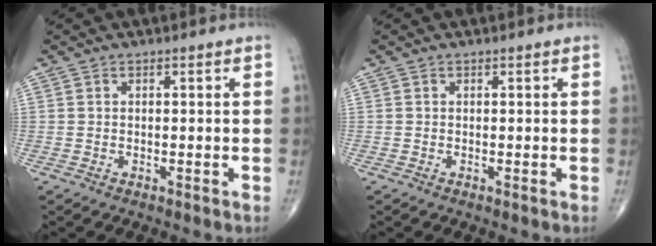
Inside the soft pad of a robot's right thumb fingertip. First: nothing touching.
{"total": 0.0}